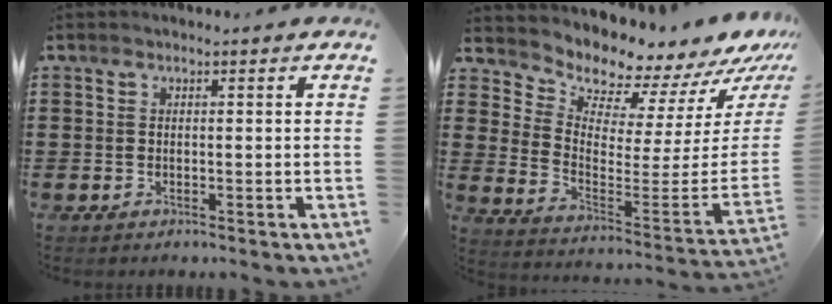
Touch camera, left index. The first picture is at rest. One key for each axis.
{"total": 7.5, "fx": 7.5, "fy": 0.9, "fz": -0.1, "tx": -0.026, "ty": -0.094, "tz": 0.124}